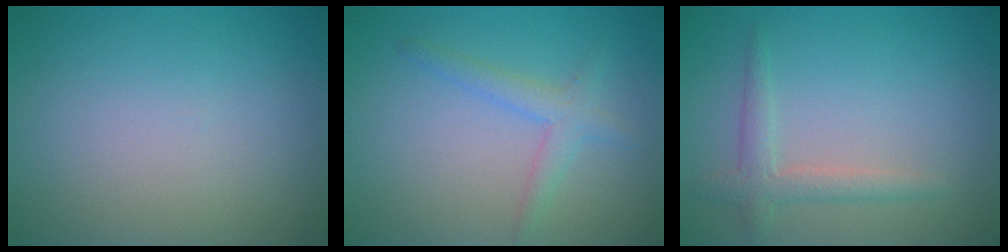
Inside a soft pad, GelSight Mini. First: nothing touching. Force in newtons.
{"total": 2.1, "press": 2.1, "slide": 0.1}
{"total": 2.3, "press": 2.2, "slide": 0.1}